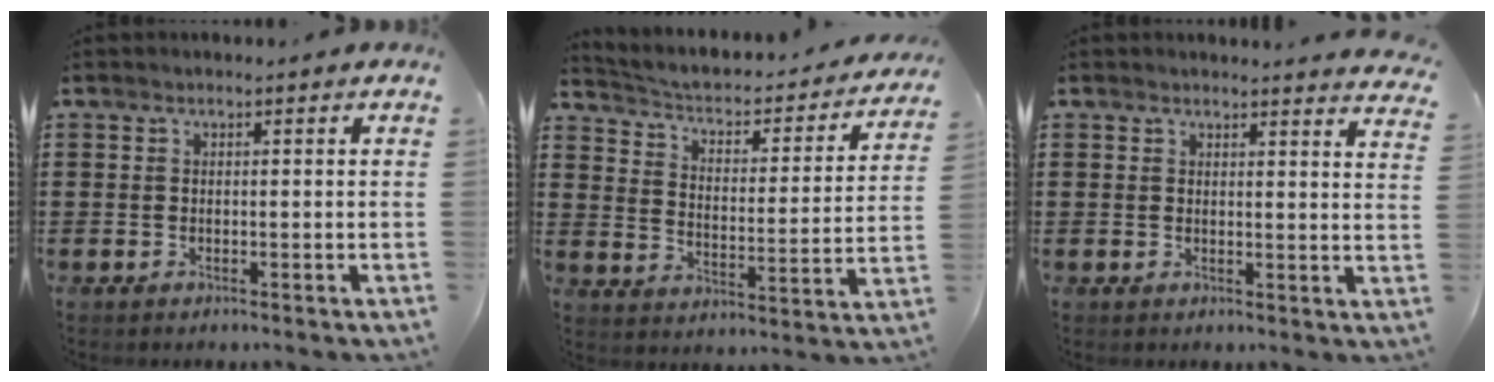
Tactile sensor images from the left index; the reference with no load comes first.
{"total": 2.5, "force": [1.8, 1.0, 1.3], "torque": [-0.042, -0.025, 0.019]}
{"total": 2.6, "force": [2.5, -0.3, 0.3], "torque": [-0.007, -0.015, 0.047]}